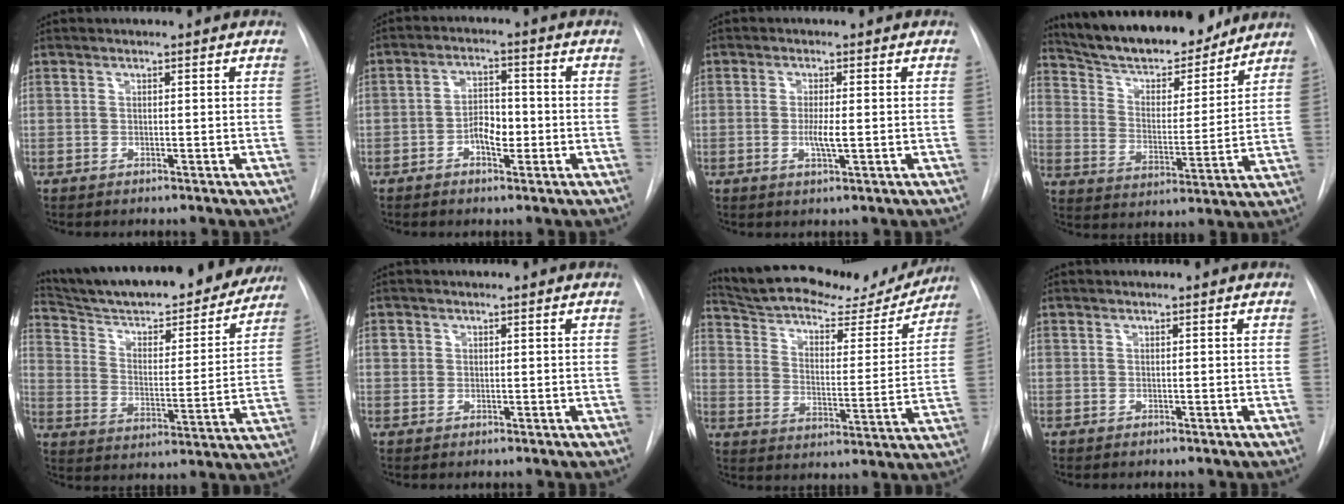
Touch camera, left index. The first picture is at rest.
{"total": 4.5, "force": [-1.9, 2.3, 3.5], "torque": [-0.059, 0.004, -0.033]}
{"total": 2.9, "force": [-0.7, 0.3, 2.8], "torque": [-0.055, -0.011, -0.012]}
{"total": 18.5, "force": [16.5, 4.3, 7.0], "torque": [-0.112, -0.005, 0.259]}
{"total": 26.0, "force": [23.5, 4.8, 10.0], "torque": [-0.159, -0.035, 0.324]}
{"total": 1.2, "force": [0.4, 1.2, 0.2], "torque": [0.003, 0.009, 0.005]}
{"total": 21.7, "force": [19.5, 5.8, 7.5], "torque": [-0.125, -0.016, 0.270]}
{"total": 0.0}